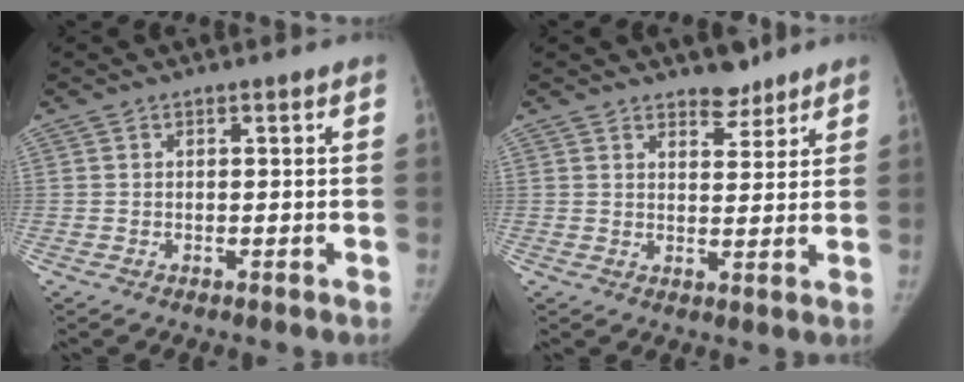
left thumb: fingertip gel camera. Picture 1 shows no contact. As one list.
[{"total": 4.3, "force": [3.6, 2.0, 1.3], "torque": [0.007, -0.026, 0.055]}]